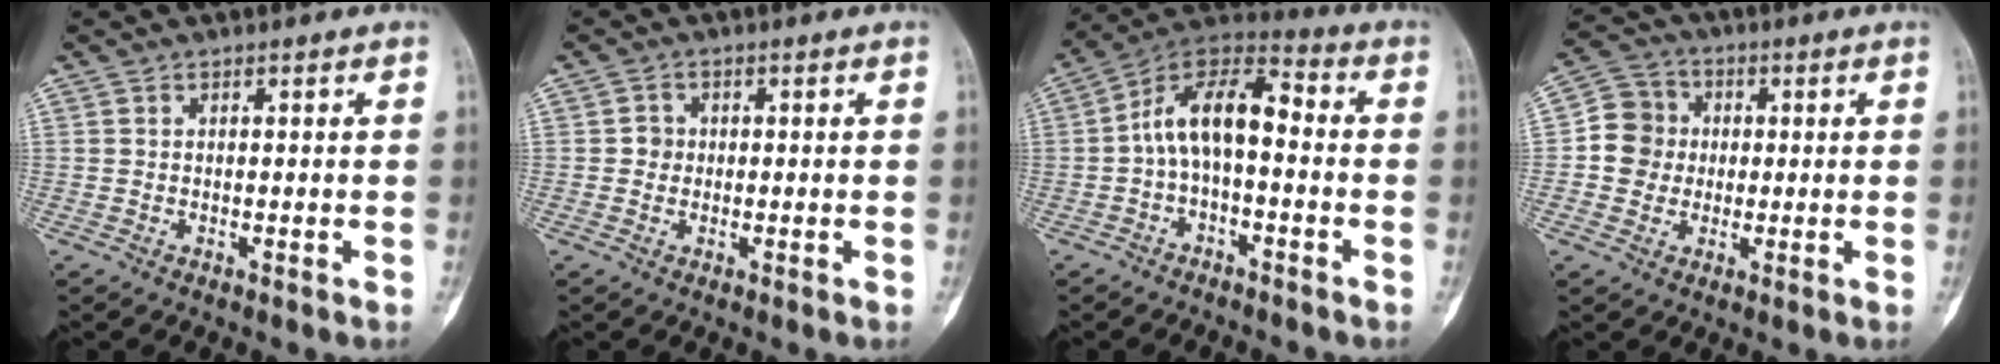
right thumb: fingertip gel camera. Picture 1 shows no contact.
{"total": 2.0, "force": [0.0, 1.9, 0.6], "torque": [0.006, 0.007, -0.005]}
{"total": 11.7, "force": [-0.9, 6.0, 10.0], "torque": [-0.162, 0.052, -0.030]}
{"total": 7.7, "force": [-0.1, 7.3, 2.3], "torque": [-0.007, 0.018, -0.013]}